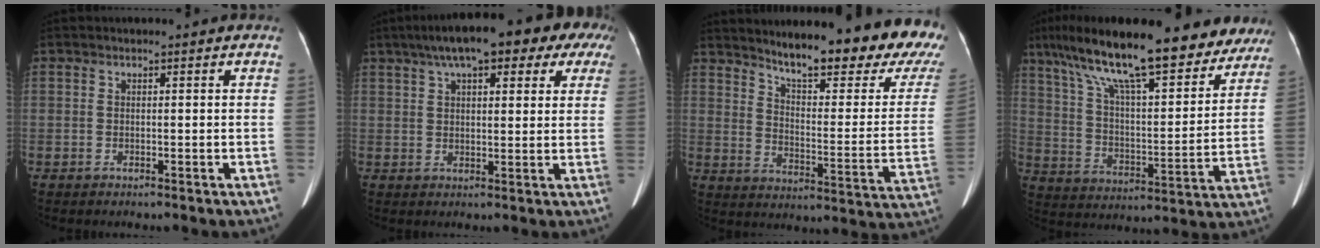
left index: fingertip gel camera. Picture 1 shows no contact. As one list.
[{"total": 18.6, "force": [11.4, 5.7, 13.5], "torque": [-0.205, 0.071, 0.152]}, {"total": 22.9, "force": [19.2, 2.6, 12.2], "torque": [-0.172, -0.071, 0.247]}, {"total": 26.6, "force": [20.3, 6.2, 16.0], "torque": [-0.257, 0.031, 0.300]}]